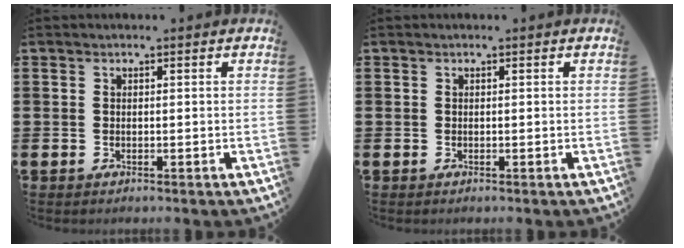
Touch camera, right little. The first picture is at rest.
{"total": 0.0}